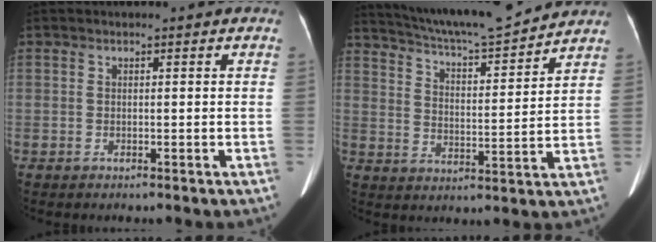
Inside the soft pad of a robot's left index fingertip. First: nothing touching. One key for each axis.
{"total": 15.9, "fx": 14.7, "fy": 0.7, "fz": 5.9, "tx": -0.104, "ty": -0.005, "tz": 0.227}